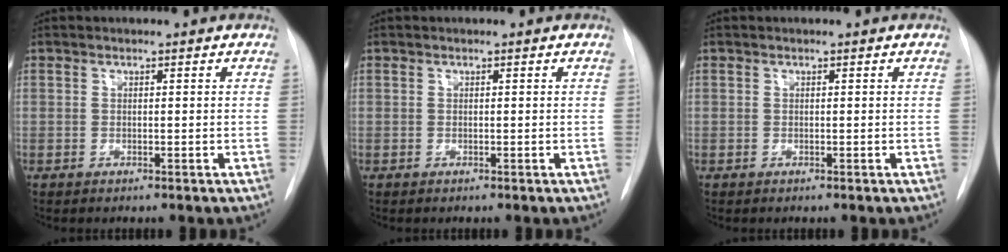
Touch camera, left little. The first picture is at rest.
{"total": 0.0}
{"total": 0.0}